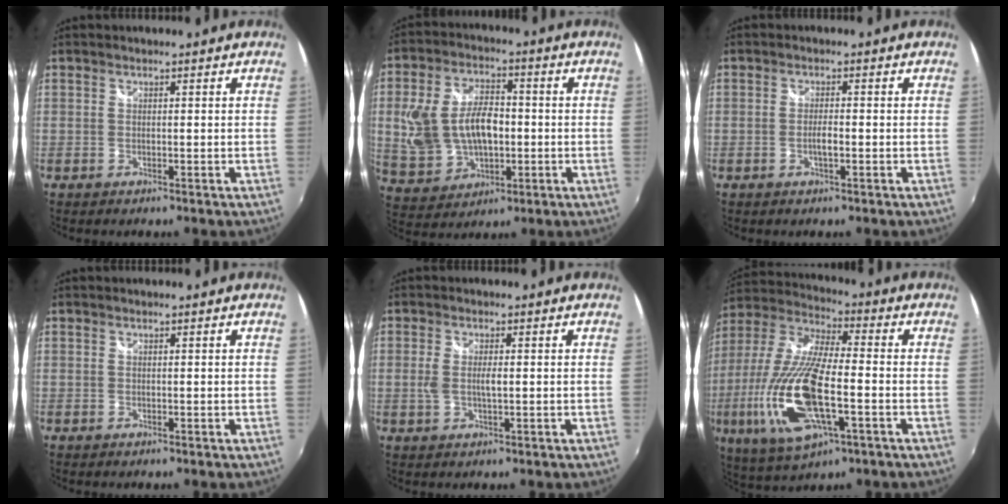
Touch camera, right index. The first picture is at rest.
{"total": 15.0, "force": [-0.5, 9.6, 11.5], "torque": [-0.244, 0.010, 0.008]}
{"total": 2.2, "force": [-0.7, 0.3, 2.0], "torque": [-0.039, -0.001, -0.014]}
{"total": 0.0}
{"total": 3.5, "force": [-0.1, 1.1, 3.3], "torque": [-0.064, -0.004, -0.002]}
{"total": 21.4, "force": [-5.6, 6.9, 19.5], "torque": [-0.407, -0.029, -0.106]}